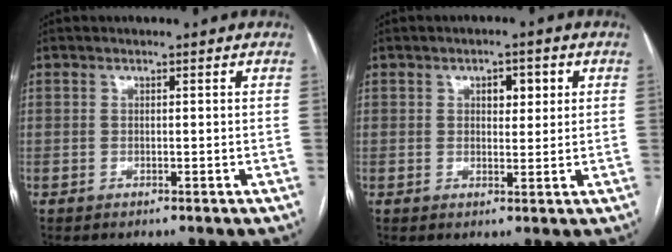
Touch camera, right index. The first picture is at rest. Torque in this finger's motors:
{"motor_torque": [0.04, 0.05, 0.04, 0.01]}